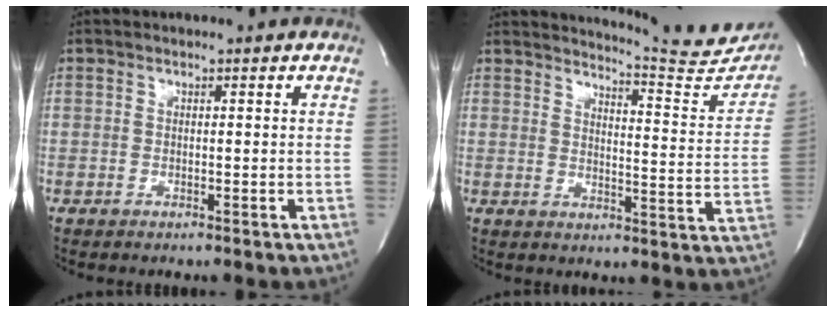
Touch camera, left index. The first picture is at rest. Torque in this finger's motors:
{"motor_torque": [-0.05, -0.13, 0.00, 0.00]}